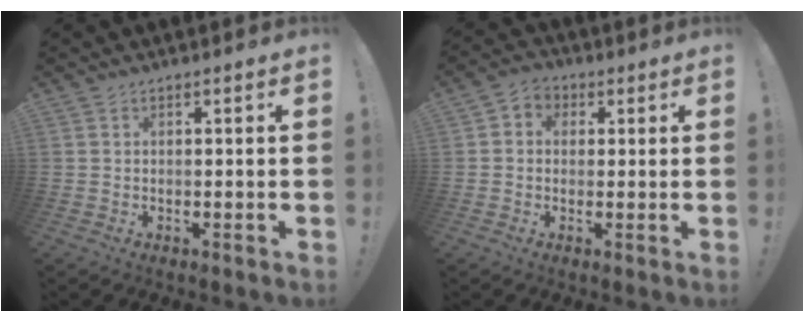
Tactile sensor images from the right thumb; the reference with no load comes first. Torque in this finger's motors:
{"motor_torque": [-0.29, 0.18, -0.03, 0.19, 0.07]}